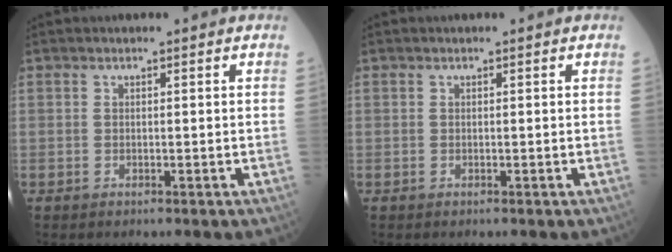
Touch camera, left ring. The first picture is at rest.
{"total": 0.0}